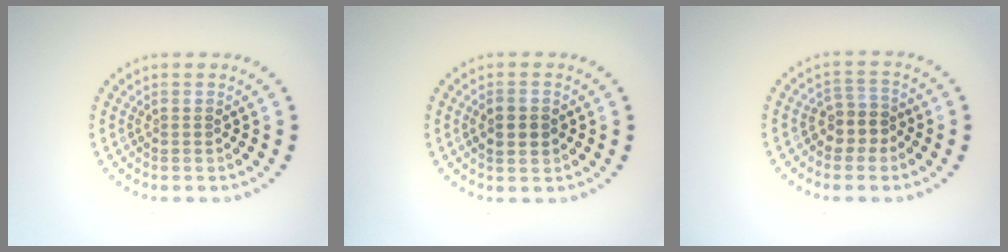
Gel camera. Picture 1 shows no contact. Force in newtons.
{"total": 2.1, "press": 2.1, "slide": 0.1}
{"total": 2.3, "press": 1.9, "slide": 1.3}